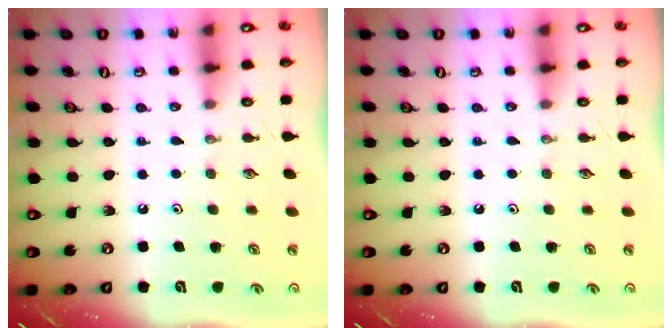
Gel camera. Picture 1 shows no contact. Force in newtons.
{"total": 0.0}